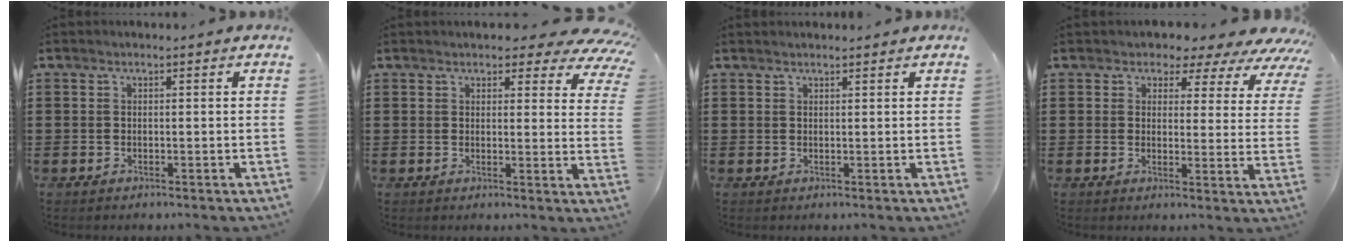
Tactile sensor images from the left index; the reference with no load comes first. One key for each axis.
{"total": 4.3, "fx": 3.6, "fy": 1.4, "fz": 1.8, "tx": -0.025, "ty": -0.017, "tz": 0.061}
{"total": 0.8, "fx": 0.7, "fy": 0.0, "fz": 0.2, "tx": -0.005, "ty": -0.001, "tz": 0.015}
{"total": 3.4, "fx": 2.6, "fy": 1.9, "fz": 1.0, "tx": -0.033, "ty": -0.016, "tz": 0.038}